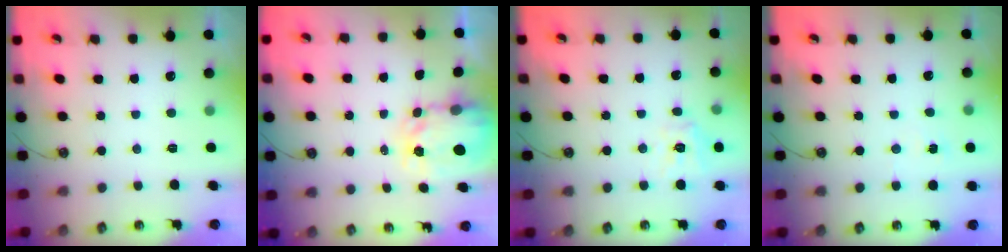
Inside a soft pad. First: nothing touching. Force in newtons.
{"total": 5.0, "press": 5.0, "slide": 0.4}
{"total": 10.9, "press": 10.8, "slide": 1.3}
{"total": 4.0, "press": 4.0, "slide": 0.4}